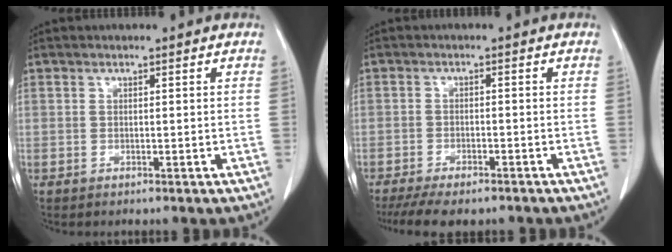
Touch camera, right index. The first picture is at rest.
{"total": 10.0, "force": [-7.7, 3.5, 5.4], "torque": [-0.088, -0.006, -0.113]}